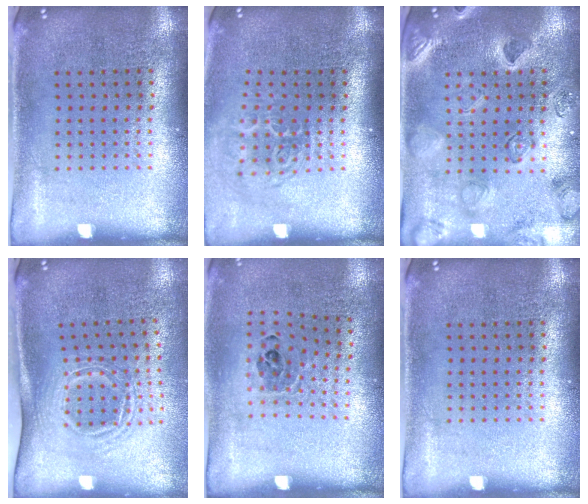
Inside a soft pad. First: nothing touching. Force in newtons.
{"total": 1.7, "press": 1.1, "slide": 1.2}
{"total": 2.5, "press": 2.4, "slide": 0.7}
{"total": 1.7, "press": 1.2, "slide": 1.2}
{"total": 0.9, "press": 0.8, "slide": 0.5}
{"total": 0.0}